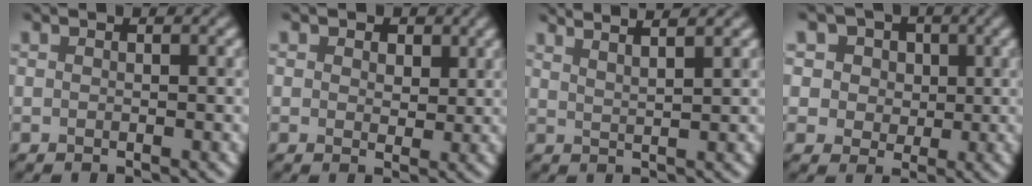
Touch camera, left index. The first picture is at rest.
{"total": 2.5, "force": [1.1, 1.8, 1.3], "torque": [-0.022, -0.001, 0.005]}
{"total": 5.6, "force": [4.4, 1.5, 3.1], "torque": [-0.017, 0.037, 0.027]}
{"total": 7.4, "force": [3.3, 5.8, 3.2], "torque": [-0.055, 0.017, 0.026]}